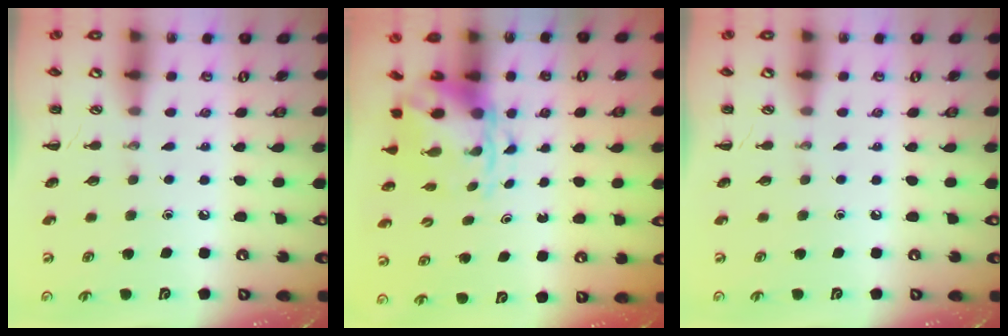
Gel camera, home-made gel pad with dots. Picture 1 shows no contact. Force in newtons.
{"total": 3.9, "press": 3.8, "slide": 0.9}
{"total": 0.0}